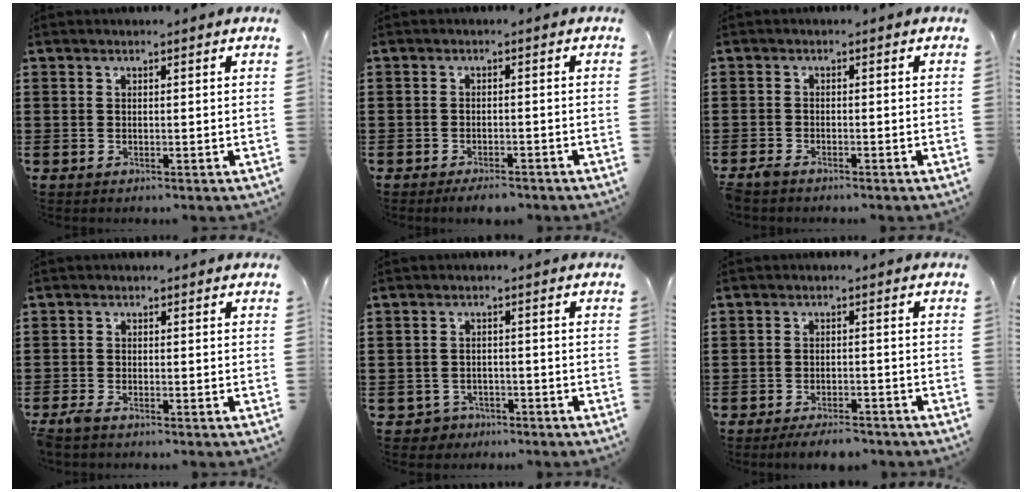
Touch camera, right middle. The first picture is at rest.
{"total": 2.1, "force": [-2.1, 0.3, 0.4], "torque": [-0.011, 0.000, -0.042]}
{"total": 1.4, "force": [-1.2, 0.3, 0.5], "torque": [-0.020, -0.002, -0.027]}
{"total": 1.5, "force": [-1.3, 0.2, 0.8], "torque": [-0.023, -0.002, -0.028]}
{"total": 2.3, "force": [-2.0, 1.0, -0.1], "torque": [-0.008, 0.001, -0.045]}
{"total": 3.2, "force": [-3.1, 0.5, 0.7], "torque": [-0.013, 0.003, -0.062]}